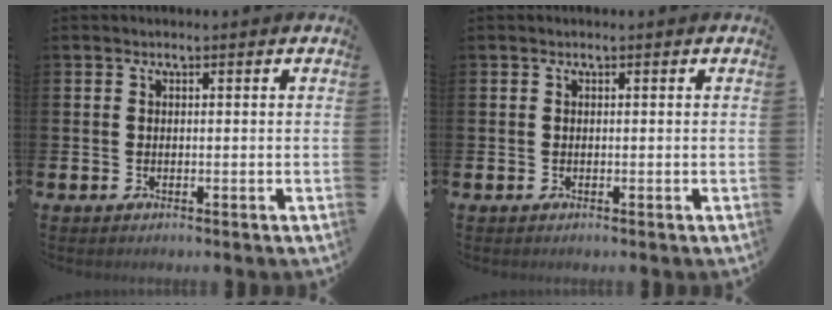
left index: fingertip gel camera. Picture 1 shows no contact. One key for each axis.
{"total": 0.0}